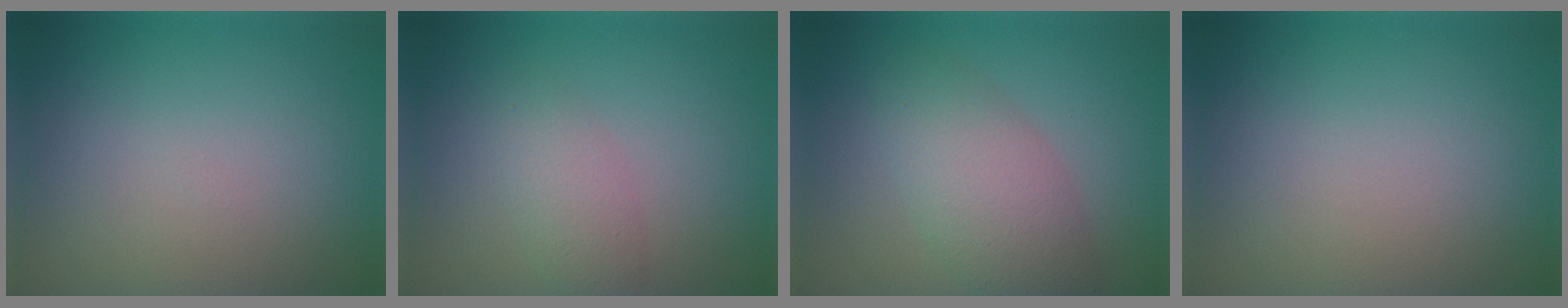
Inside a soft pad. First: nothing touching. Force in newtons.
{"total": 2.3, "press": 2.3, "slide": 0.1}
{"total": 4.7, "press": 4.7, "slide": 0.5}
{"total": 0.0}